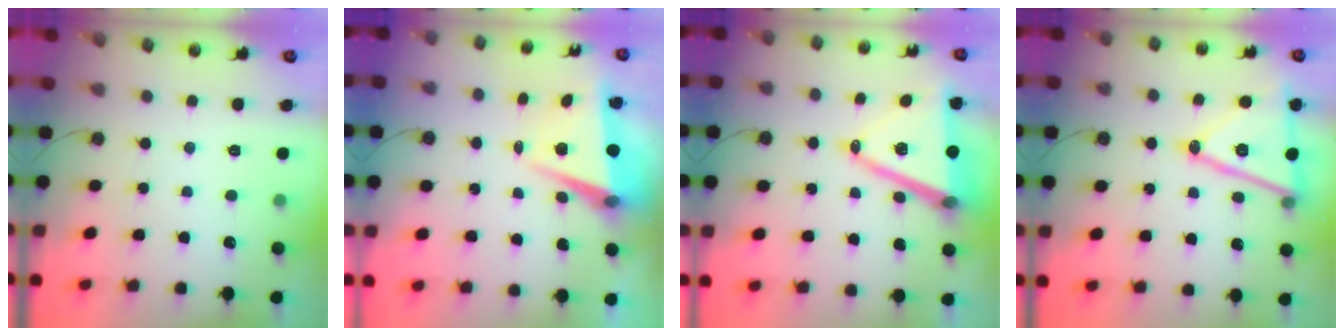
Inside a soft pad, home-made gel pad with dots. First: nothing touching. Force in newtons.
{"total": 6.8, "press": 6.0, "slide": 3.2}
{"total": 15.0, "press": 14.5, "slide": 3.9}
{"total": 17.2, "press": 16.8, "slide": 3.4}